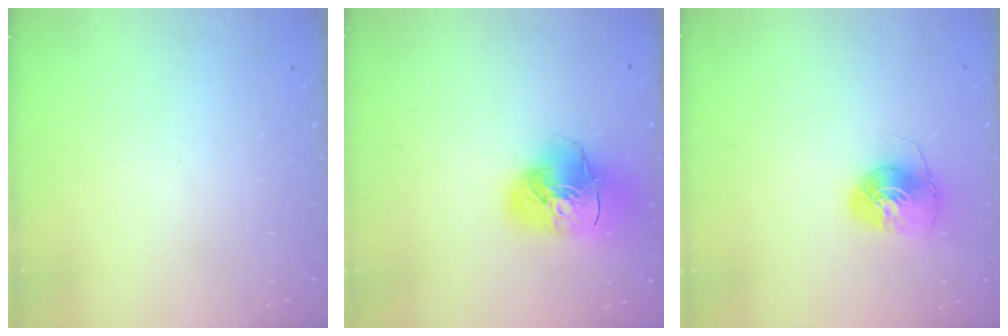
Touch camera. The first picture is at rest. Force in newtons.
{"total": 14.9, "press": 14.7, "slide": 2.1}
{"total": 8.8, "press": 8.8, "slide": 0.1}